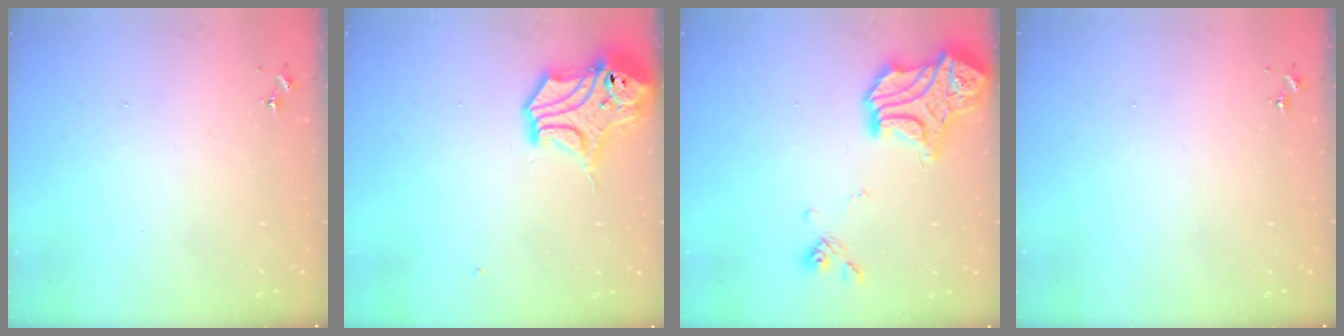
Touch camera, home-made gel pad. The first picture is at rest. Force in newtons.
{"total": 14.8, "press": 14.7, "slide": 2.2}
{"total": 17.9, "press": 17.9, "slide": 0.7}
{"total": 0.0}